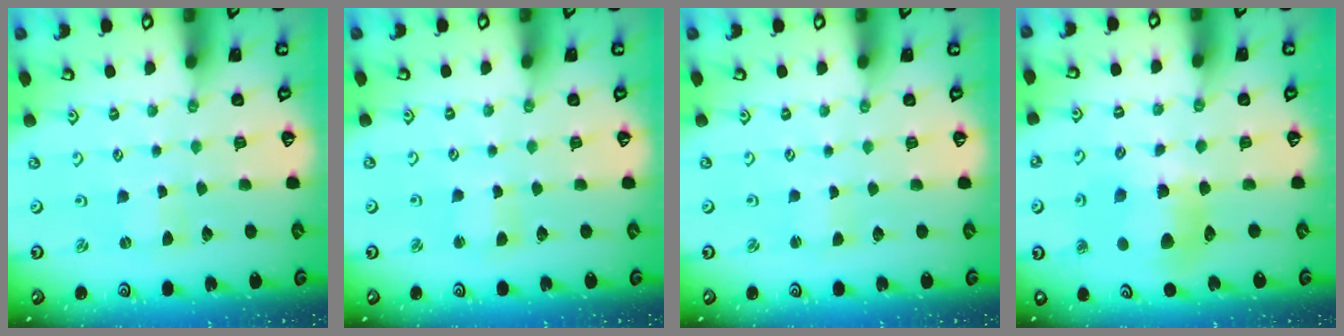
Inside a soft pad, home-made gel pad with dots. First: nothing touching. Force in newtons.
{"total": 2.3, "press": 2.3, "slide": 0.4}
{"total": 0.9, "press": 0.9, "slide": 0.1}
{"total": 10.1, "press": 10.0, "slide": 1.2}